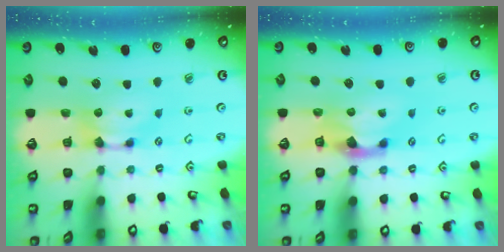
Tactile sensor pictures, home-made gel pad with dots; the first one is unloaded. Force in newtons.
{"total": 2.3, "press": 2.1, "slide": 0.8}